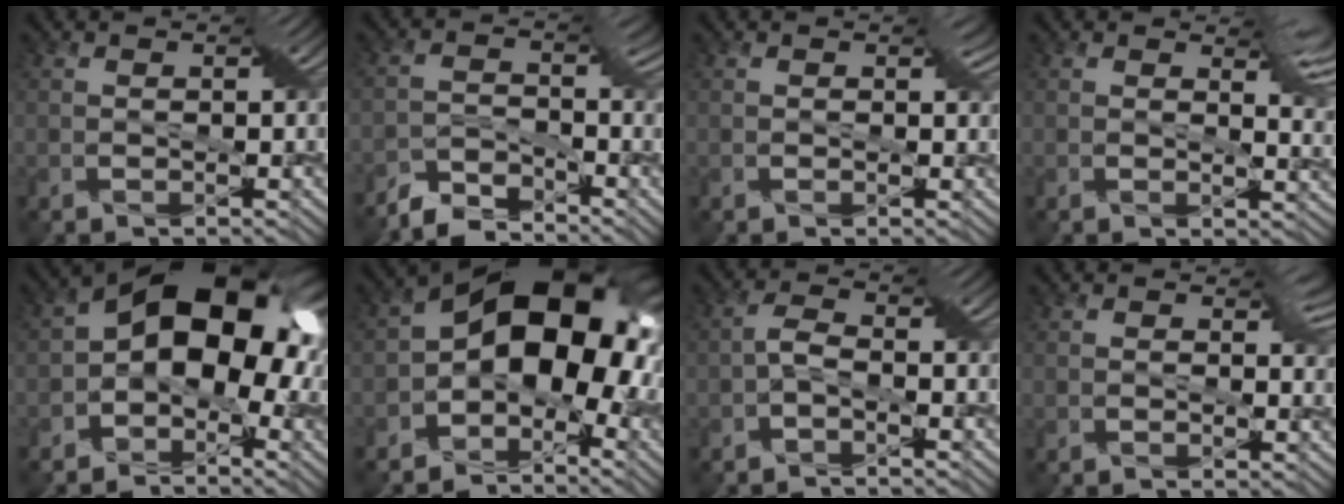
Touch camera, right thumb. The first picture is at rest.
{"total": 4.9, "force": [-4.7, 0.9, 1.1], "torque": [-0.039, -0.007, -0.094]}
{"total": 1.1, "force": [0.5, 1.0, 0.4], "torque": [-0.009, 0.008, -0.003]}
{"total": 4.5, "force": [2.6, 1.7, 3.2], "torque": [-0.059, -0.011, 0.036]}
{"total": 10.7, "force": [-0.8, 6.6, 8.3], "torque": [-0.130, 0.002, -0.024]}
{"total": 11.9, "force": [-0.7, 7.8, 9.0], "torque": [-0.138, -0.009, -0.015]}
{"total": 1.9, "force": [-1.3, 0.0, 1.5], "torque": [-0.051, 0.006, -0.029]}
{"total": 1.4, "force": [0.9, 0.9, 0.5], "torque": [-0.003, 0.009, 0.002]}